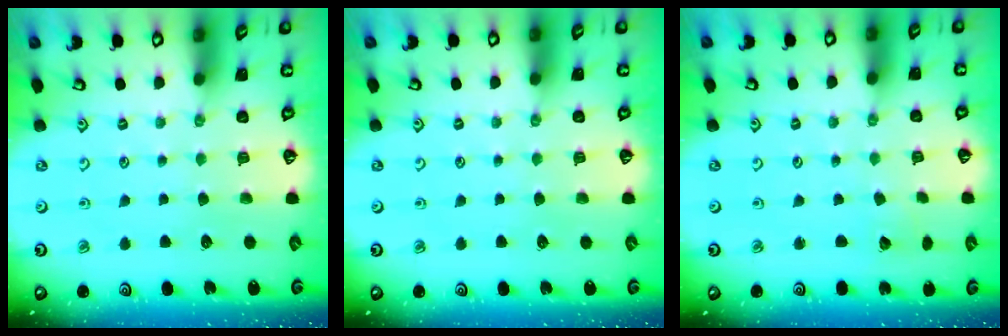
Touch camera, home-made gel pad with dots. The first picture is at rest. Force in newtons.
{"total": 0.0}
{"total": 2.7, "press": 2.7, "slide": 0.3}